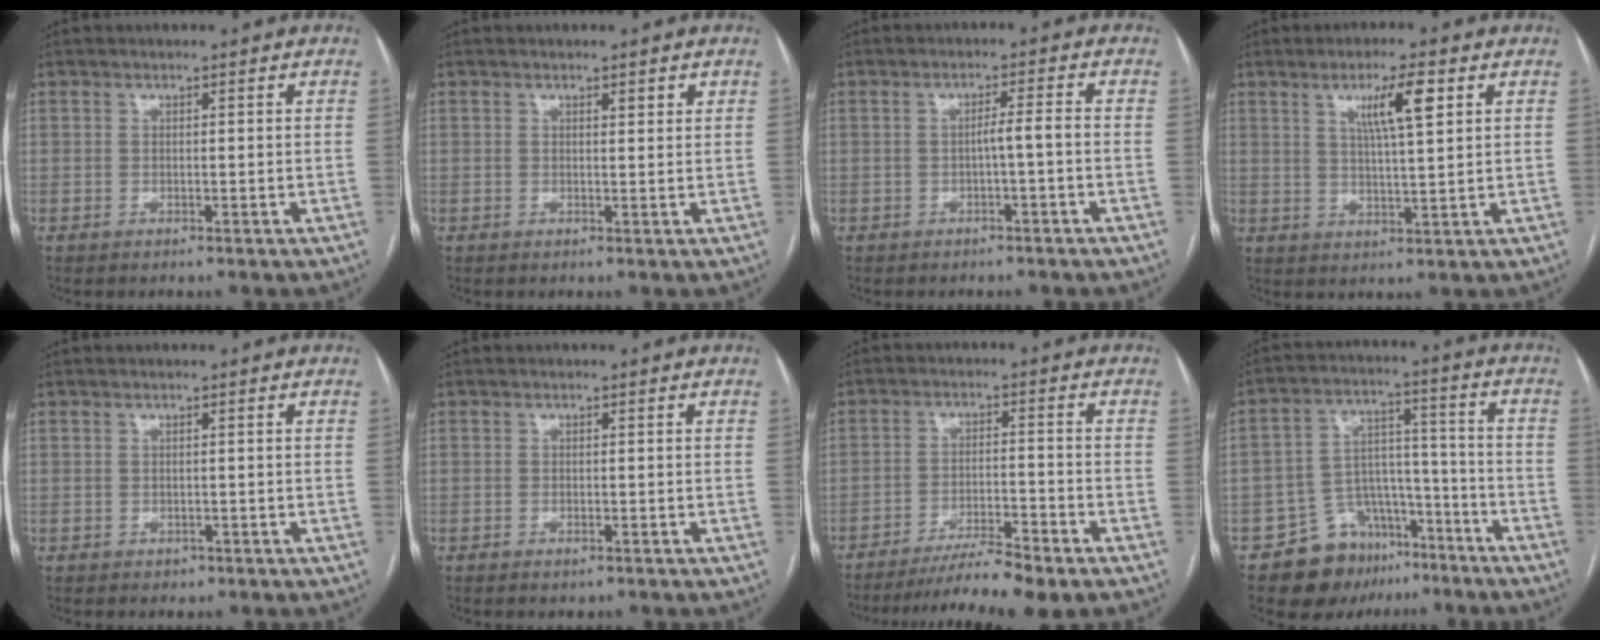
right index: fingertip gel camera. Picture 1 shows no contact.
{"total": 1.5, "force": [0.9, 0.4, 1.1], "torque": [-0.015, -0.002, 0.013]}
{"total": 2.4, "force": [-0.7, -0.1, 2.3], "torque": [-0.033, 0.006, -0.011]}
{"total": 7.0, "force": [3.1, 0.5, 6.2], "torque": [-0.105, 0.002, 0.054]}
{"total": 0.9, "force": [-0.4, 0.8, 0.2], "torque": [0.000, 0.002, -0.002]}
{"total": 0.9, "force": [-0.6, 0.4, 0.6], "torque": [-0.013, -0.002, -0.004]}
{"total": 8.5, "force": [-8.1, 0.4, 2.6], "torque": [-0.032, 0.002, -0.137]}
{"total": 12.0, "force": [-8.2, 7.8, 3.8], "torque": [-0.055, 0.053, -0.127]}